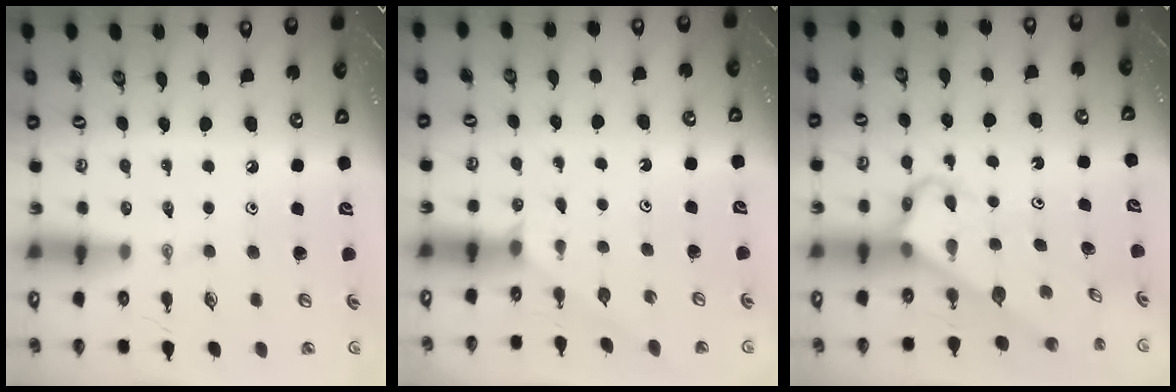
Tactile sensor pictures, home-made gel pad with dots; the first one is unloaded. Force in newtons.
{"total": 2.5, "press": 2.5, "slide": 0.3}
{"total": 3.9, "press": 3.9, "slide": 0.2}